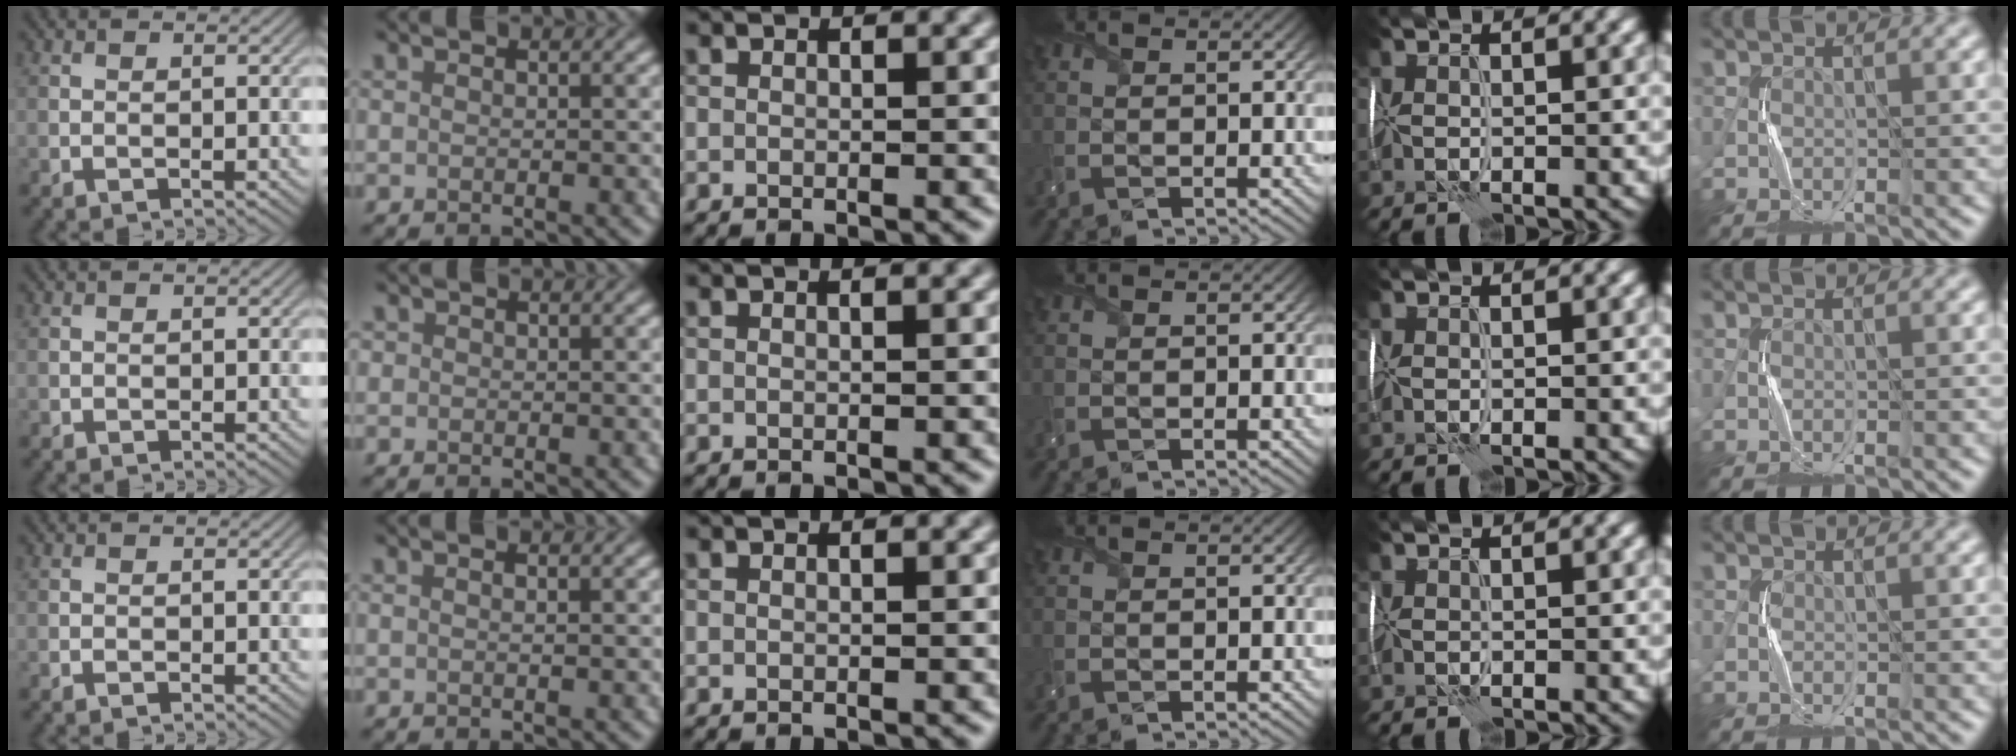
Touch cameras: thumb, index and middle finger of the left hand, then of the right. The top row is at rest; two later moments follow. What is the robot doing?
{"motion": "wrap", "object": "receipt paper"}